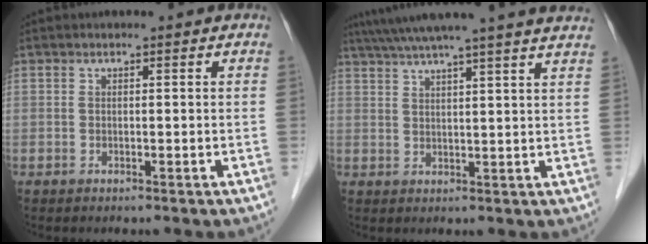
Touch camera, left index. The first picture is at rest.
{"total": 18.6, "force": [16.2, -1.3, 9.1], "torque": [-0.158, 0.010, 0.212]}